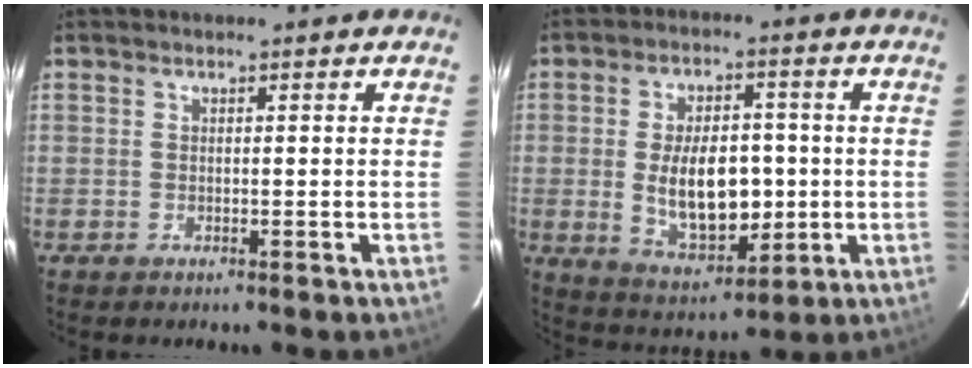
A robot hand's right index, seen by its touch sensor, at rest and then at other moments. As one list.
[{"total": 13.0, "force": [-0.8, 6.9, 10.9], "torque": [-0.203, -0.005, 0.003]}]